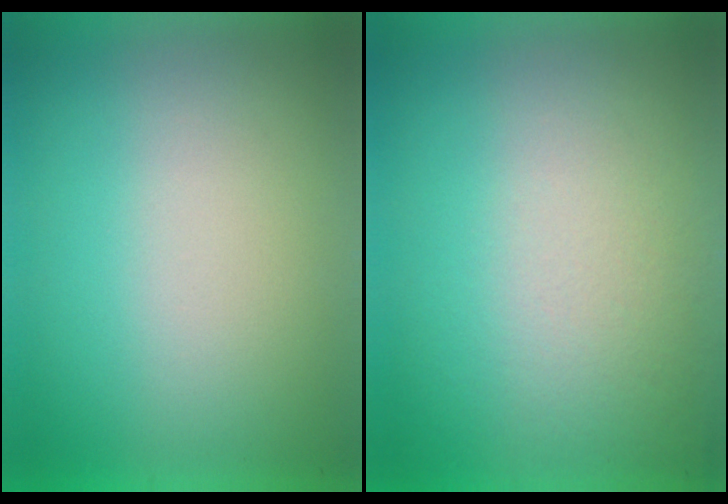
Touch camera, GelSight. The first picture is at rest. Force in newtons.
{"total": 2.7}